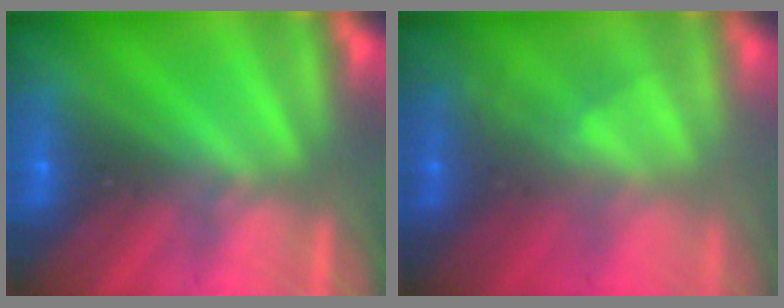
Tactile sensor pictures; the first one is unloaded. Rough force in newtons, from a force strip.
{"total": 2.4}